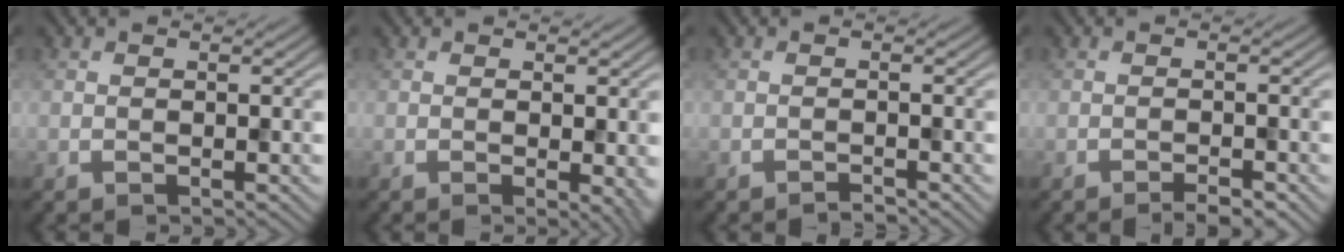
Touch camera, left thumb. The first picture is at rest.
{"total": 2.1, "force": [-0.1, 0.5, 2.0], "torque": [-0.023, -0.008, 0.000]}
{"total": 0.9, "force": [-0.8, 0.0, 0.3], "torque": [-0.003, 0.002, -0.019]}
{"total": 1.8, "force": [-1.4, 0.2, 1.1], "torque": [-0.015, 0.002, -0.024]}